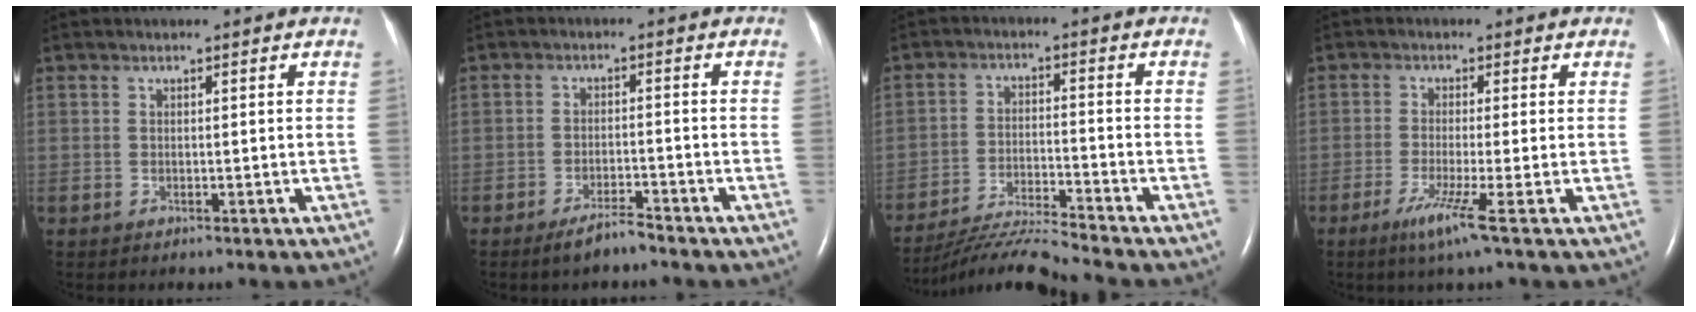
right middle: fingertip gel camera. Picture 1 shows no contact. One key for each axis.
{"total": 3.5, "fx": -3.0, "fy": 0.5, "fz": 1.8, "tx": -0.038, "ty": -0.004, "tz": -0.055}
{"total": 9.0, "fx": -8.5, "fy": -2.3, "fz": 2.0, "tx": -0.033, "ty": -0.014, "tz": -0.156}
{"total": 4.8, "fx": -2.6, "fy": -1.0, "fz": 4.0, "tx": -0.081, "ty": -0.019, "tz": -0.053}